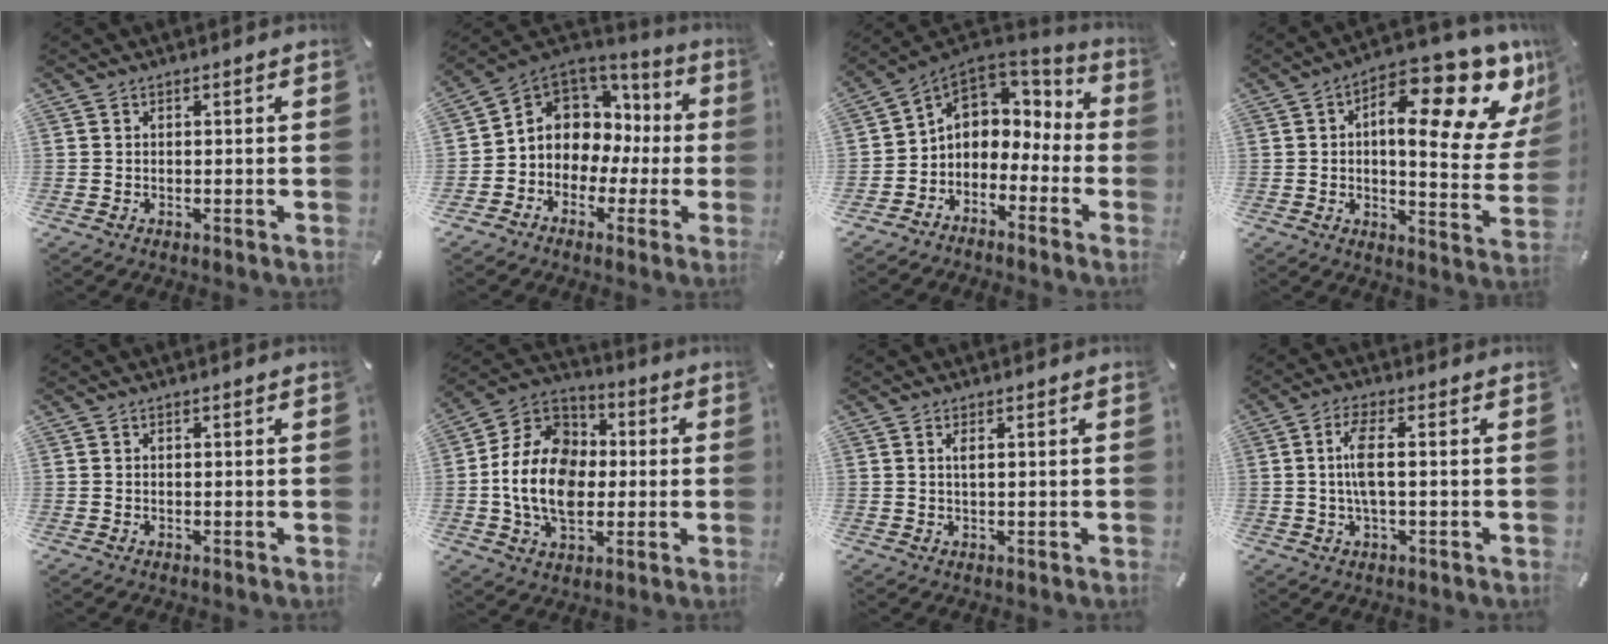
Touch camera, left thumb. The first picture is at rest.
{"total": 7.8, "force": [1.0, 7.4, 2.2], "torque": [-0.055, -0.023, 0.025]}
{"total": 6.1, "force": [0.4, 5.8, 2.0], "torque": [-0.054, -0.006, 0.012]}
{"total": 19.7, "force": [9.6, 7.0, 15.8], "torque": [-0.204, -0.089, 0.141]}
{"total": 0.0}
{"total": 15.9, "force": [-2.3, 12.2, 10.0], "torque": [-0.232, 0.015, -0.044]}
{"total": 1.3, "force": [0.4, 0.1, 1.3], "torque": [-0.026, 0.000, 0.006]}
{"total": 6.3, "force": [0.3, 1.8, 6.1], "torque": [-0.127, -0.001, -0.001]}